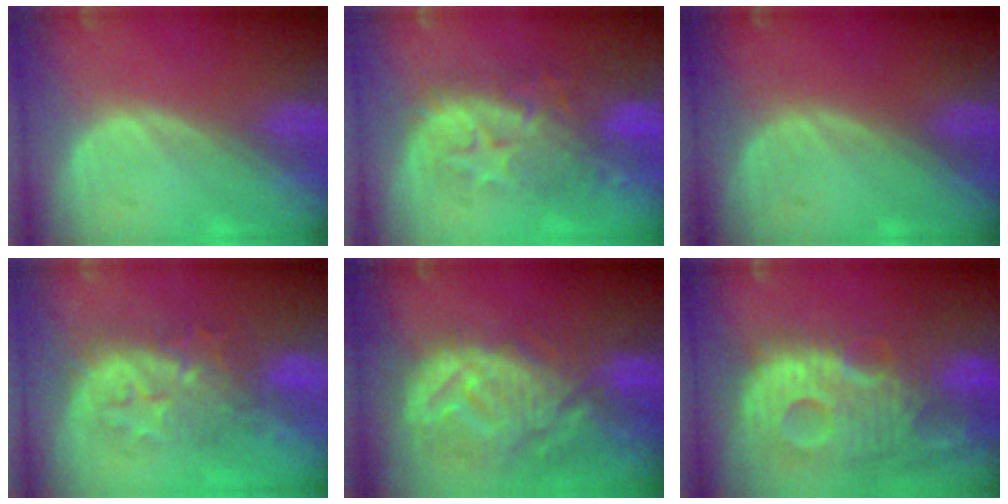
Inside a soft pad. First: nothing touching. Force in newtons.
{"total": 9.3, "press": 8.9, "slide": 2.8}
{"total": 0.0}
{"total": 8.1, "press": 8.0, "slide": 1.2}
{"total": 12.3, "press": 11.0, "slide": 5.3}
{"total": 13.9, "press": 12.0, "slide": 7.0}